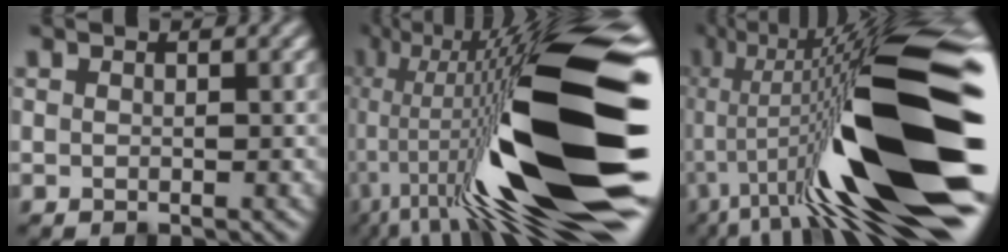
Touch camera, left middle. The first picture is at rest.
{"total": 19.8, "force": [-2.5, 6.2, 18.7], "torque": [-0.305, 0.016, -0.063]}
{"total": 18.4, "force": [-3.4, 4.7, 17.5], "torque": [-0.271, 0.029, -0.069]}